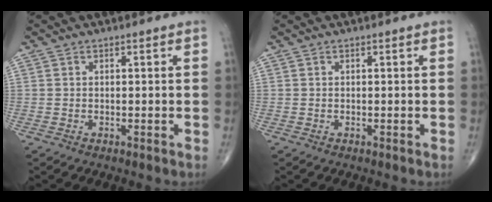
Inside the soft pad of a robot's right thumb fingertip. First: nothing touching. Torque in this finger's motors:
{"motor_torque": [0.01, 0.01, 0.00, 0.00, 0.00]}